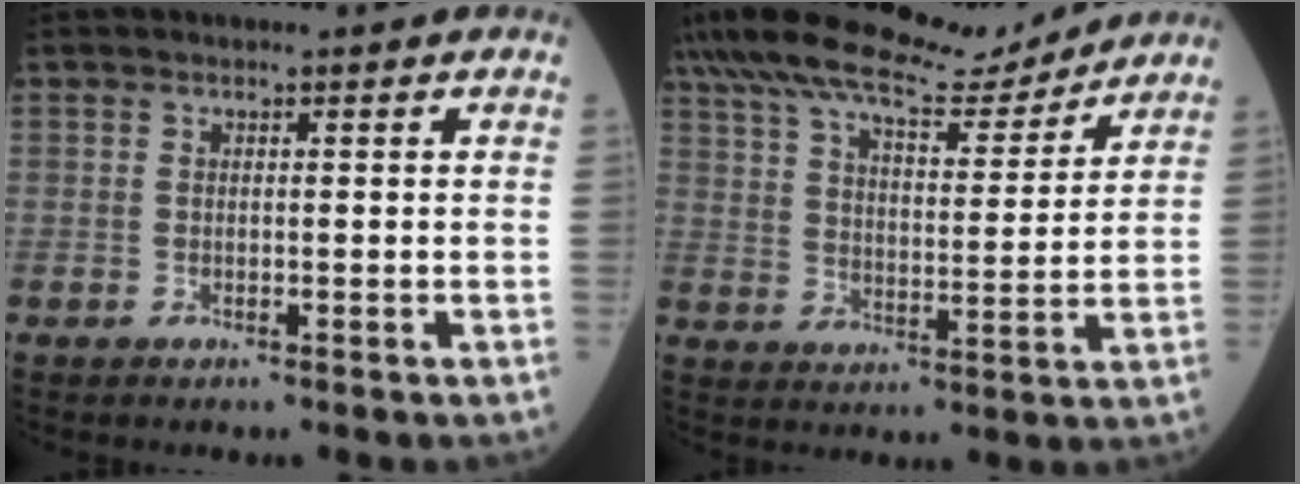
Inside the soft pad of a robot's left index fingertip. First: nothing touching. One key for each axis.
{"total": 16.8, "fx": 15.0, "fy": 3.1, "fz": 7.0, "tx": -0.131, "ty": 0.021, "tz": 0.237}